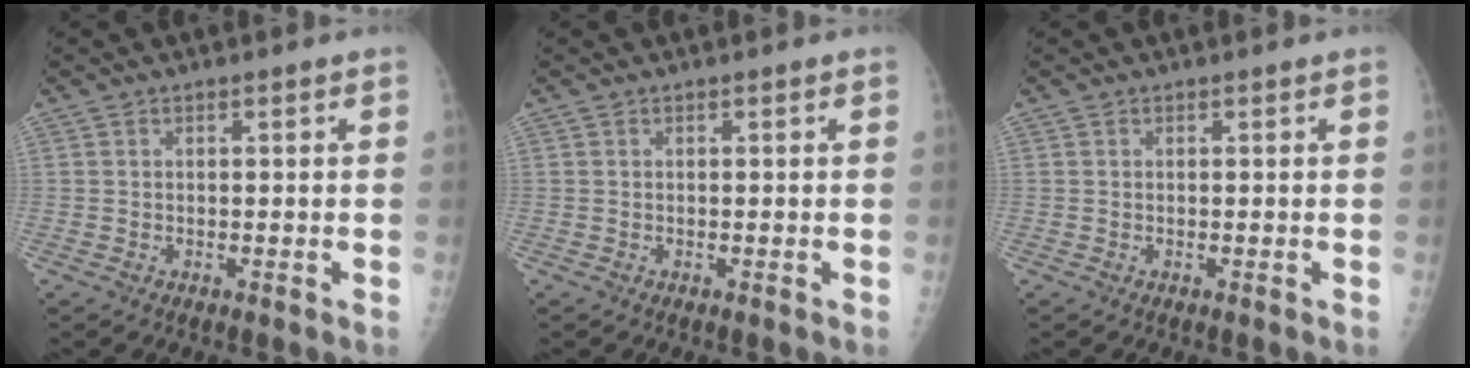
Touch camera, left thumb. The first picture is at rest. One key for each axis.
{"total": 0.0}
{"total": 0.0}